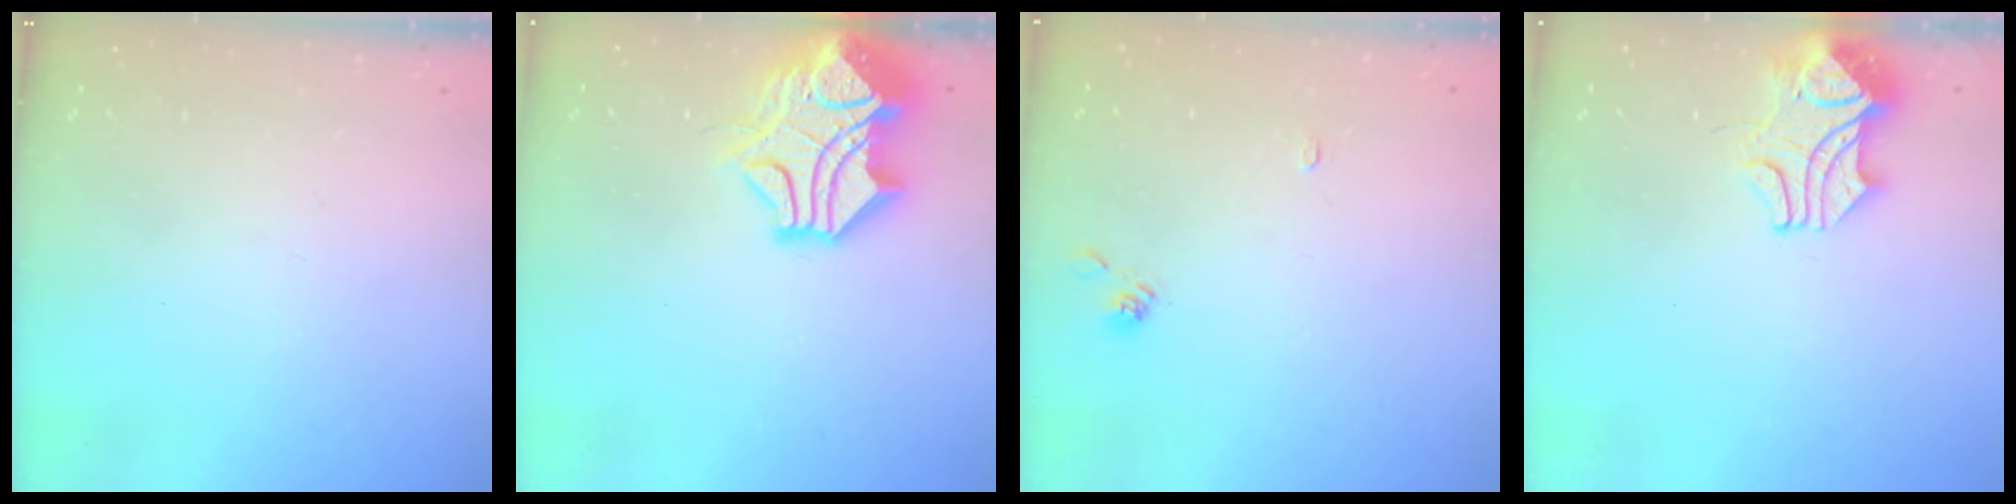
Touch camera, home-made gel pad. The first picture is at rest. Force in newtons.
{"total": 11.1, "press": 10.9, "slide": 2.3}
{"total": 2.9, "press": 2.9, "slide": 0.3}
{"total": 2.4, "press": 2.2, "slide": 1.0}